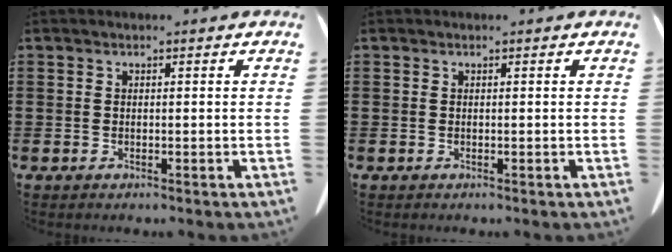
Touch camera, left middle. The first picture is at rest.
{"total": 0.0}